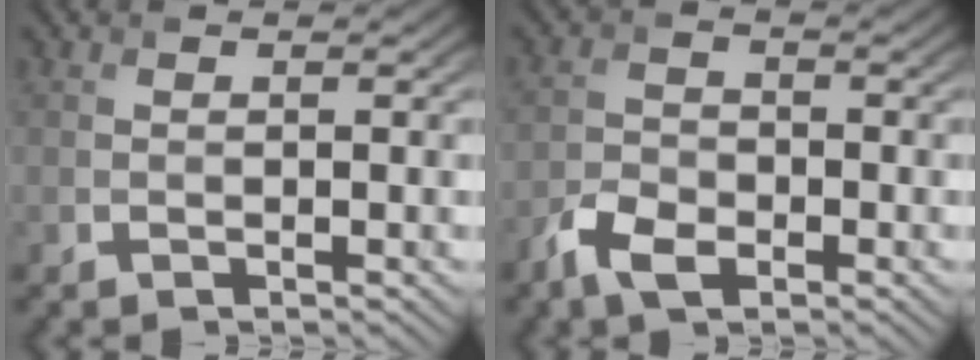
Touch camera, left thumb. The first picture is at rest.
{"total": 4.4, "force": [-2.7, 2.4, 2.6], "torque": [-0.054, -0.005, -0.062]}